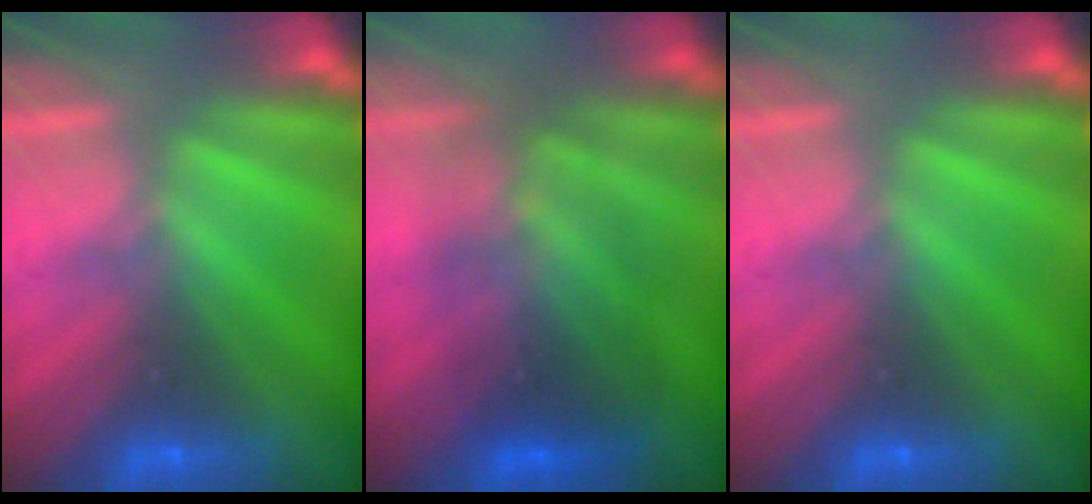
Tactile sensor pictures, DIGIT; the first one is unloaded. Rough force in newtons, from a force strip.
{"total": 3.7}
{"total": 0.0}